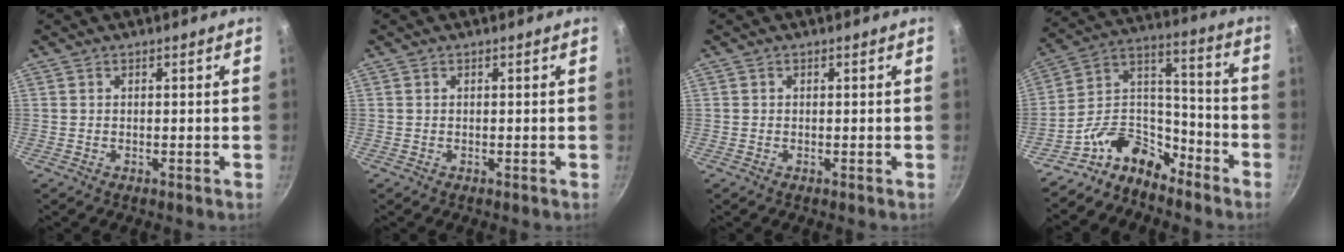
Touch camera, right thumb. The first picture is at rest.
{"total": 0.0}
{"total": 0.0}
{"total": 13.1, "force": [-10.0, 6.8, 5.0], "torque": [-0.057, 0.113, -0.202]}